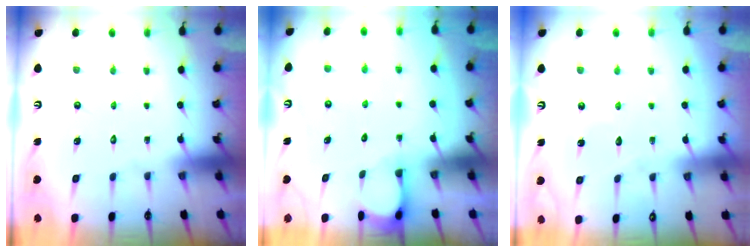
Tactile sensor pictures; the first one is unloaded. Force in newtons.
{"total": 2.3, "press": 2.2, "slide": 0.4}
{"total": 2.9, "press": 2.9, "slide": 0.3}